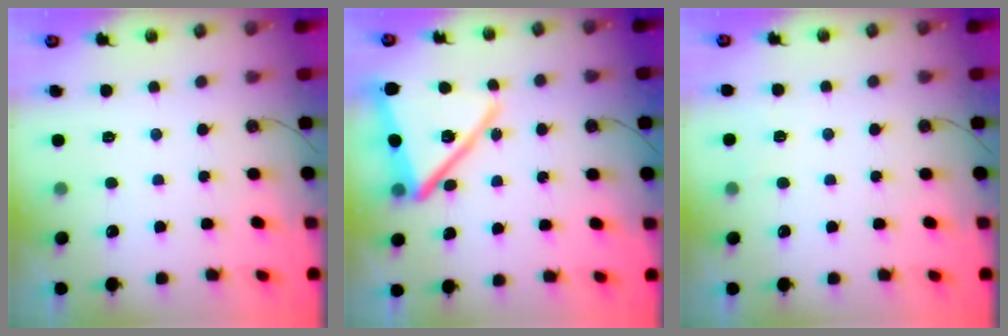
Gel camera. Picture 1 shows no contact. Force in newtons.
{"total": 18.2, "press": 18.1, "slide": 1.4}
{"total": 2.9, "press": 2.9, "slide": 0.2}